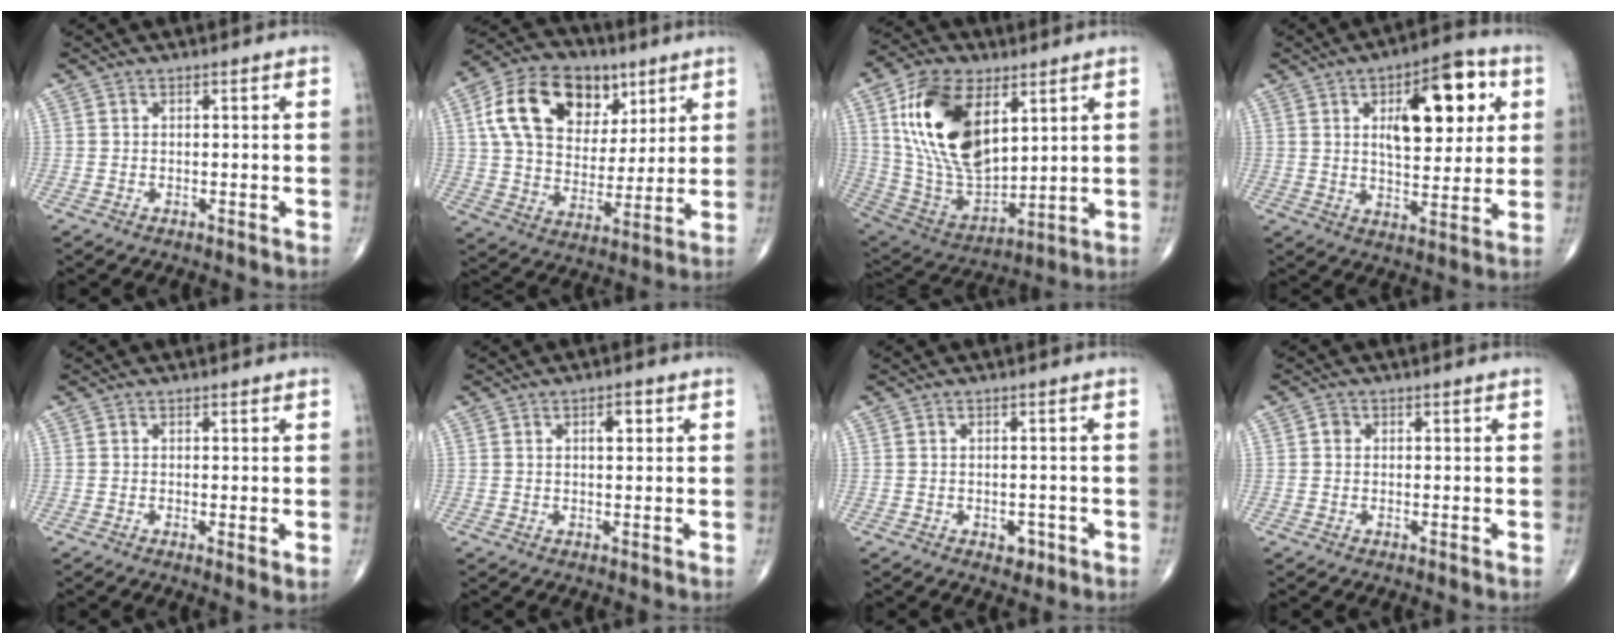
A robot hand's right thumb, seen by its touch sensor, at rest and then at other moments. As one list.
[{"total": 19.8, "force": [7.4, 13.6, 12.3], "torque": [-0.187, -0.006, 0.125]}, {"total": 22.0, "force": [7.8, 12.0, 16.7], "torque": [-0.296, -0.032, 0.153]}, {"total": 16.1, "force": [5.0, 7.5, 13.3], "torque": [-0.152, -0.005, 0.076]}, {"total": 1.9, "force": [-0.1, 0.4, 1.9], "torque": [-0.032, -0.008, -0.006]}, {"total": 2.5, "force": [0.9, 1.2, 2.1], "torque": [-0.027, -0.001, 0.012]}, {"total": 2.2, "force": [-1.0, 1.5, 1.2], "torque": [-0.003, 0.003, -0.010]}, {"total": 1.2, "force": [0.1, 1.1, 0.5], "torque": [-0.003, 0.003, -0.001]}]